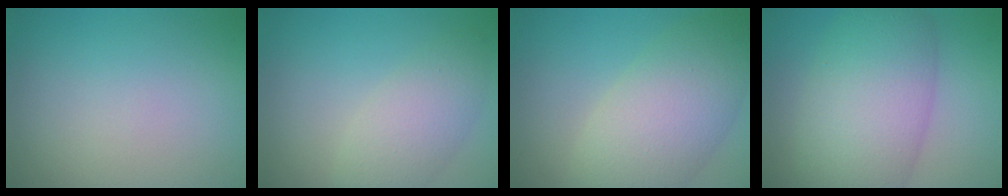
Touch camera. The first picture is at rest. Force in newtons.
{"total": 3.9, "press": 3.9, "slide": 0.2}
{"total": 7.9, "press": 7.9, "slide": 0.6}
{"total": 9.4, "press": 9.4, "slide": 0.7}